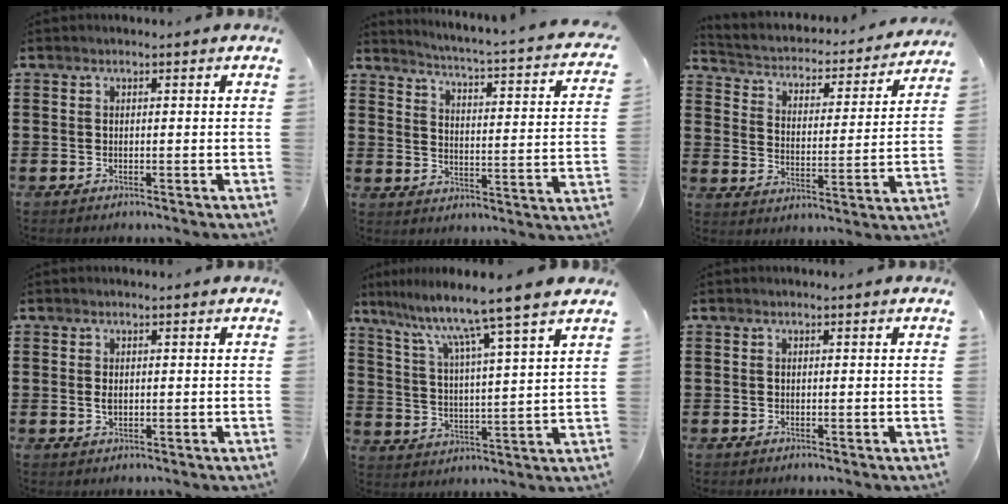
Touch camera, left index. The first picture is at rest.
{"total": 2.7, "force": [2.3, -0.6, 1.2], "torque": [-0.042, -0.032, 0.024]}
{"total": 2.3, "force": [2.1, 0.8, 0.5], "torque": [-0.027, -0.026, 0.024]}
{"total": 1.2, "force": [0.1, 0.6, 1.0], "torque": [-0.022, 0.003, 0.002]}
{"total": 9.3, "force": [7.6, -1.4, 5.1], "torque": [-0.120, -0.054, 0.117]}
{"total": 0.0}